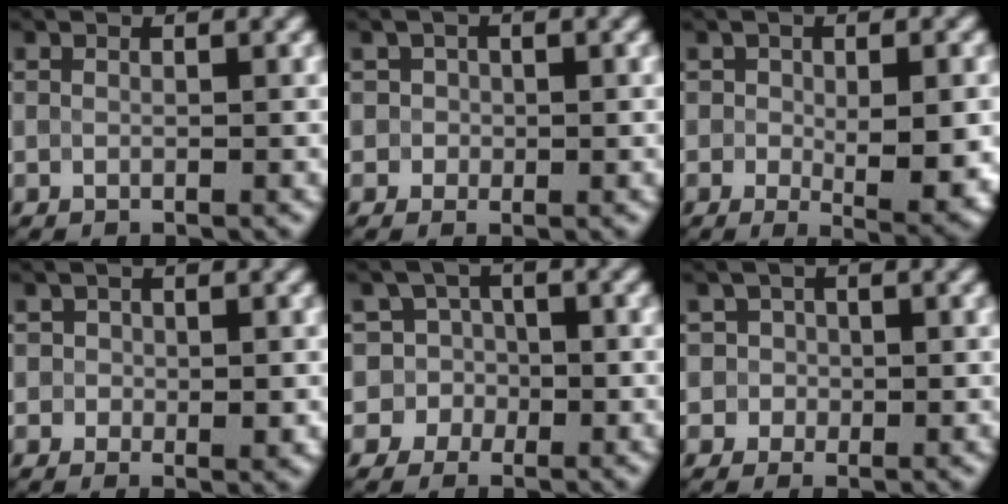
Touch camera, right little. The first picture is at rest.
{"total": 0.8, "force": [0.0, 0.8, -0.2], "torque": [0.016, 0.003, 0.006]}
{"total": 5.6, "force": [-0.9, 2.5, 4.9], "torque": [-0.071, -0.010, 0.000]}
{"total": 1.4, "force": [-0.2, 1.0, 0.9], "torque": [-0.007, 0.001, 0.000]}
{"total": 4.1, "force": [-0.8, 4.0, 0.1], "torque": [0.028, 0.031, -0.038]}
{"total": 1.4, "force": [0.1, 1.4, 0.0], "torque": [0.021, 0.008, 0.005]}